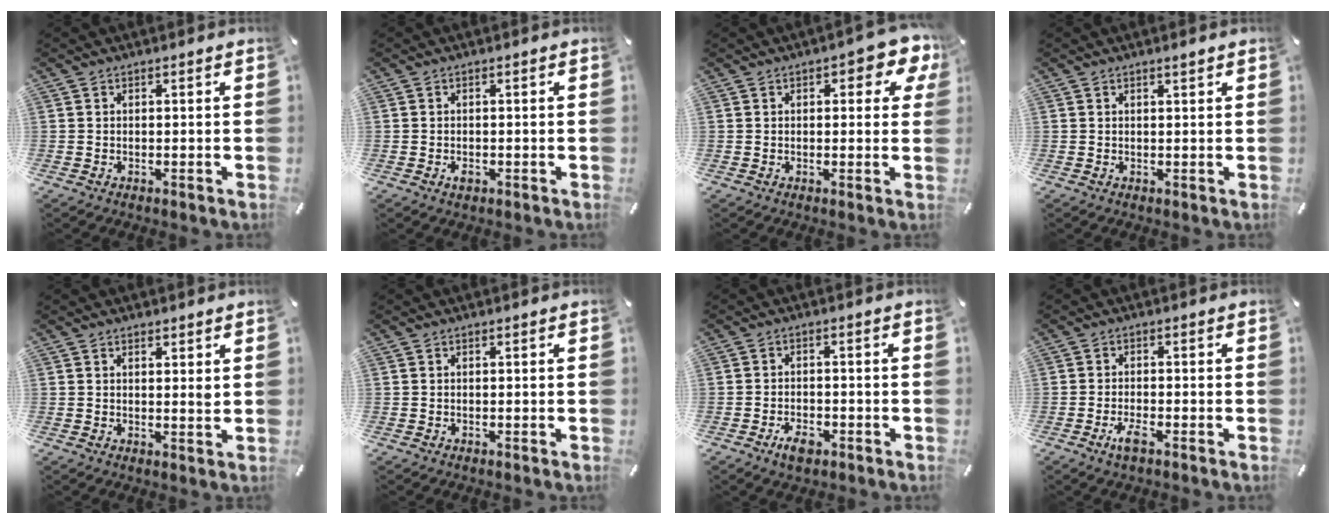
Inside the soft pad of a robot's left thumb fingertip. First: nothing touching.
{"total": 1.3, "force": [-0.6, 0.9, 0.8], "torque": [-0.014, 0.000, -0.011]}
{"total": 5.7, "force": [2.3, 2.7, 4.4], "torque": [-0.052, -0.008, 0.032]}
{"total": 1.0, "force": [0.7, 0.2, 0.7], "torque": [-0.014, 0.000, 0.012]}
{"total": 2.1, "force": [1.5, 0.9, 1.2], "torque": [-0.009, -0.009, 0.023]}
{"total": 0.0}
{"total": 4.2, "force": [-2.6, 2.4, 2.4], "torque": [-0.048, 0.008, -0.047]}
{"total": 3.4, "force": [-2.0, 1.0, 2.5], "torque": [-0.053, 0.002, -0.038]}